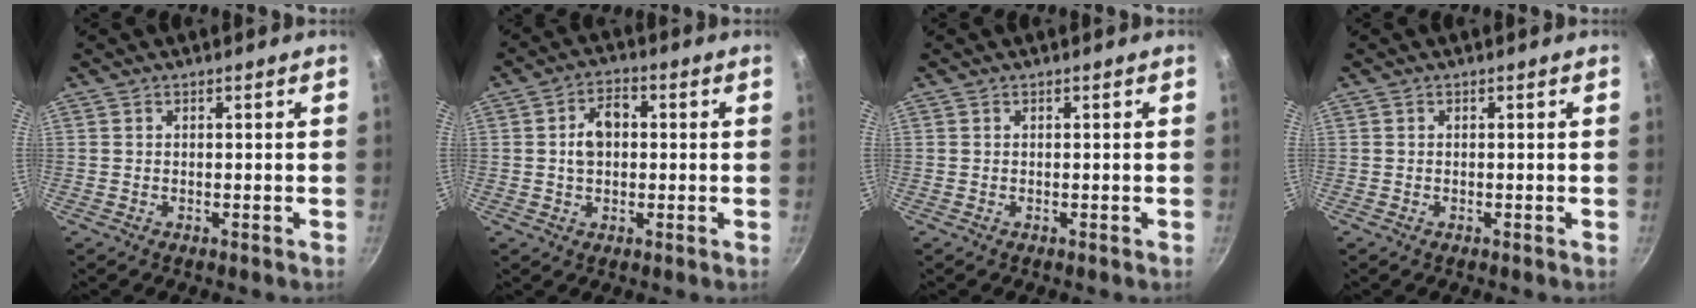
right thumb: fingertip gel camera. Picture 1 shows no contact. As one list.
[{"total": 6.0, "force": [0.4, 4.1, 4.4], "torque": [-0.050, 0.014, 0.002]}, {"total": 0.0}, {"total": 0.0}]